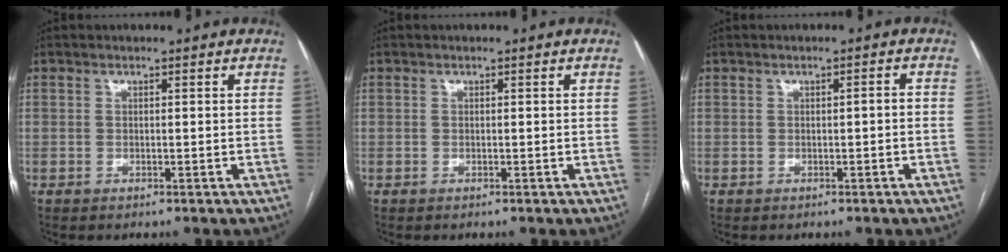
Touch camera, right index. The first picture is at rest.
{"total": 0.0}
{"total": 0.9, "force": [-0.2, 0.2, 0.8], "torque": [-0.011, 0.002, -0.002]}